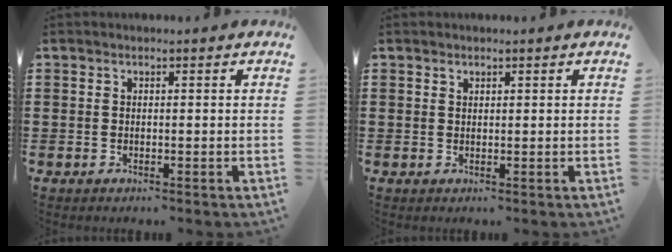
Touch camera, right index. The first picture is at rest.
{"total": 0.7, "force": [0.6, 0.5, 0.1], "torque": [-0.003, 0.002, 0.011]}